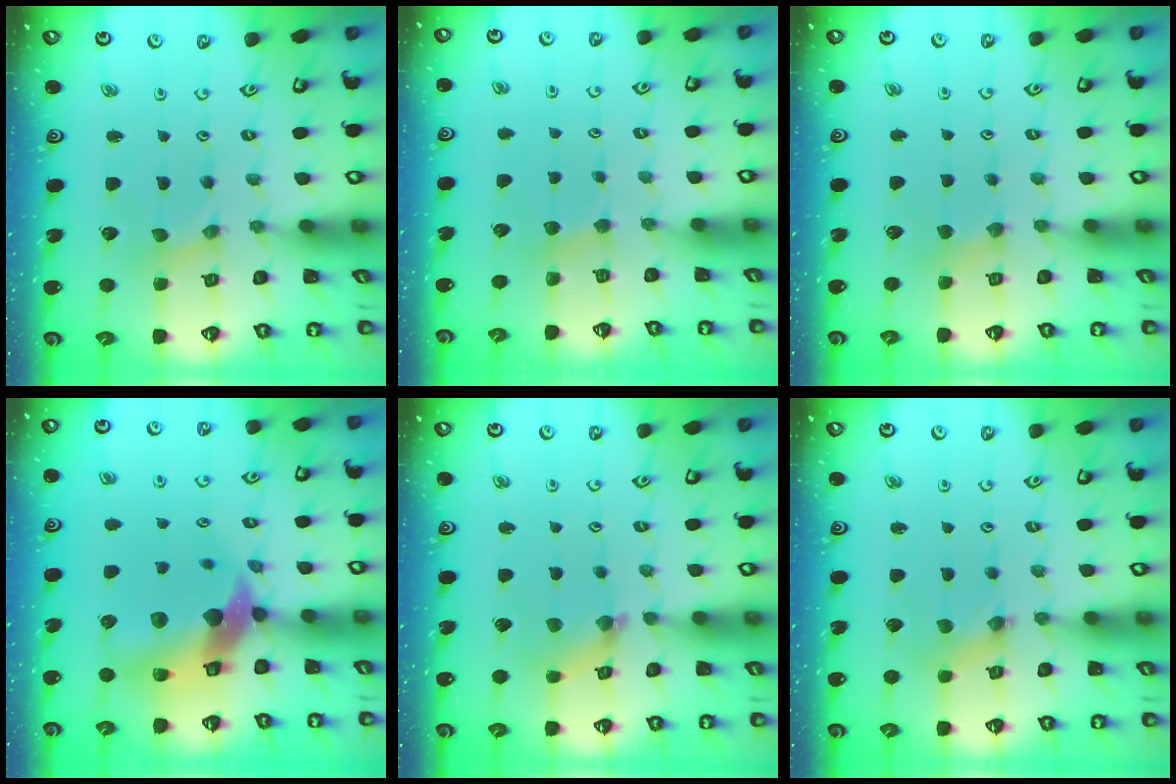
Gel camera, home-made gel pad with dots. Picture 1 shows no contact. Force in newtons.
{"total": 2.9, "press": 2.9, "slide": 0.4}
{"total": 2.1, "press": 2.1, "slide": 0.4}
{"total": 13.7, "press": 13.6, "slide": 1.9}
{"total": 2.9, "press": 2.9, "slide": 0.4}
{"total": 0.8, "press": 0.7, "slide": 0.3}